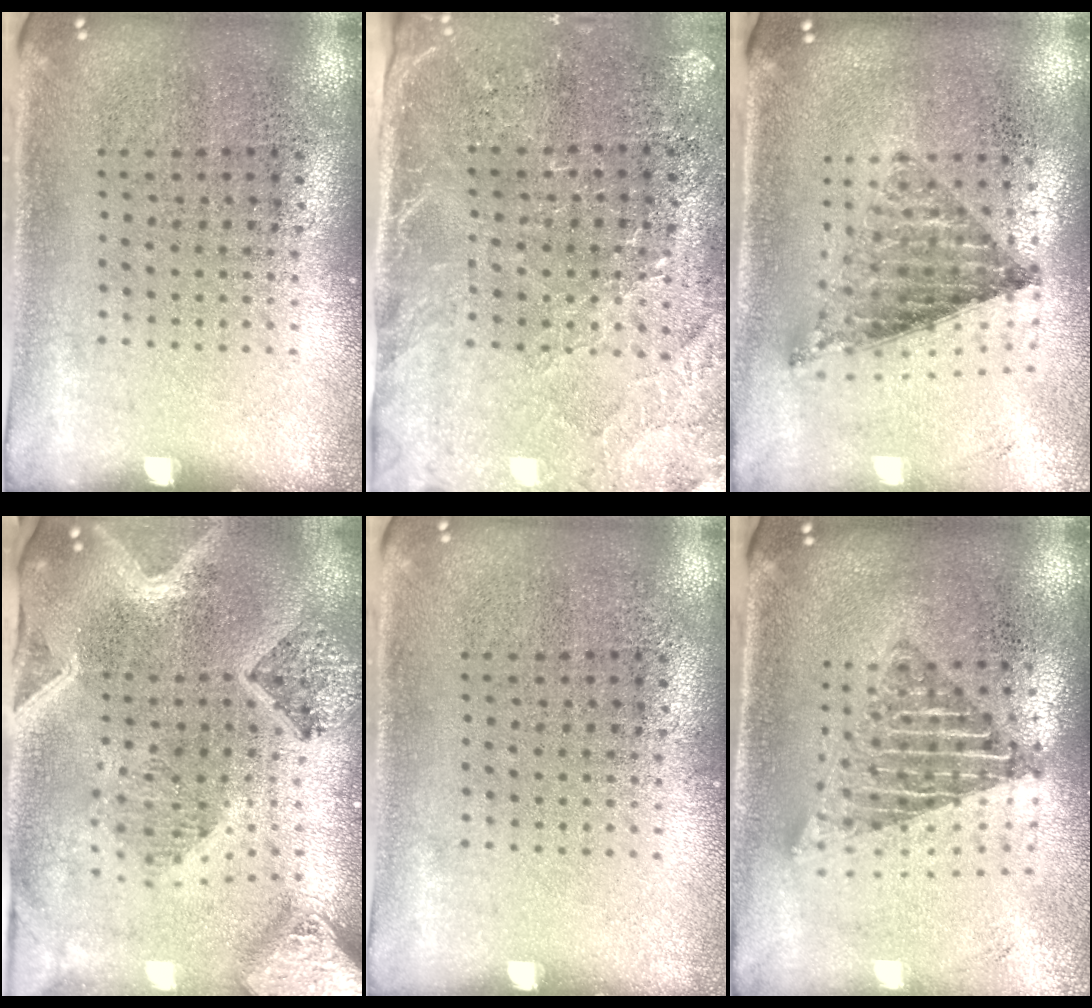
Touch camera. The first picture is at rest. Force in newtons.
{"total": 3.1, "press": 2.8, "slide": 1.2}
{"total": 0.8, "press": 0.8, "slide": 0.2}
{"total": 3.9, "press": 3.1, "slide": 2.5}
{"total": 0.0}
{"total": 1.7, "press": 1.3, "slide": 1.0}